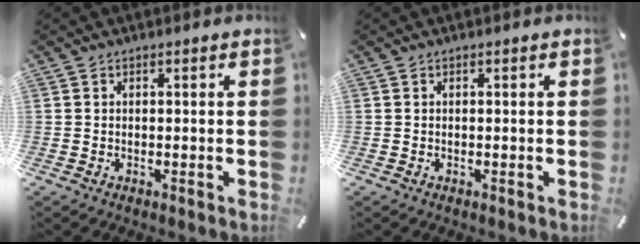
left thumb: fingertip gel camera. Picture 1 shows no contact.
{"total": 0.0}